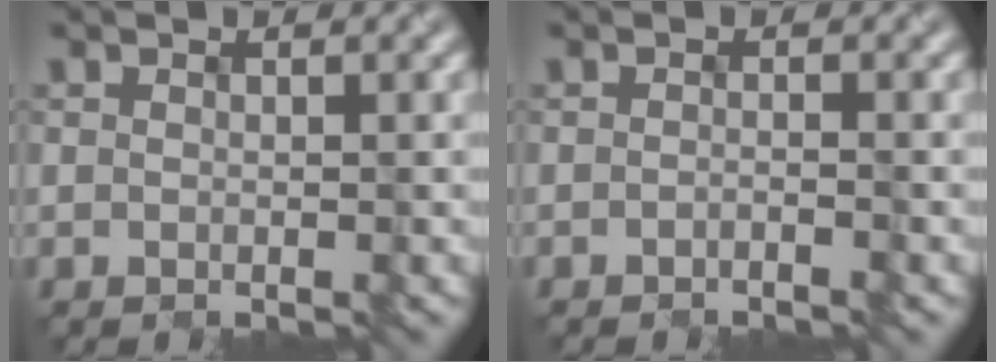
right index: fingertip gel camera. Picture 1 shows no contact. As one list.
[{"total": 0.9, "force": [-0.8, 0.0, 0.3], "torque": [-0.006, 0.002, -0.016]}]